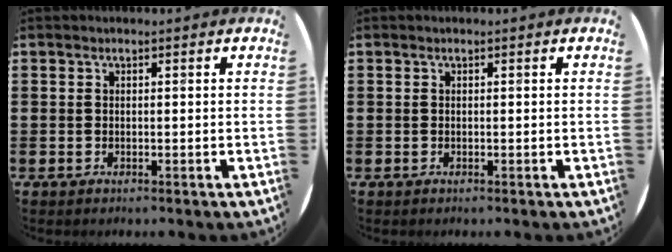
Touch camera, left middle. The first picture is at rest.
{"total": 0.0}